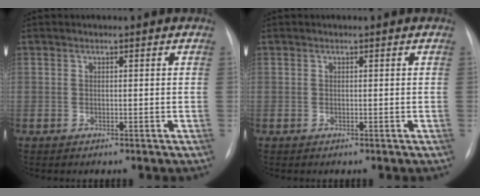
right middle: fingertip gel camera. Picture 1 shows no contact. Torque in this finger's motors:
{"motor_torque": [0.00, 0.00, 0.00, 0.00]}